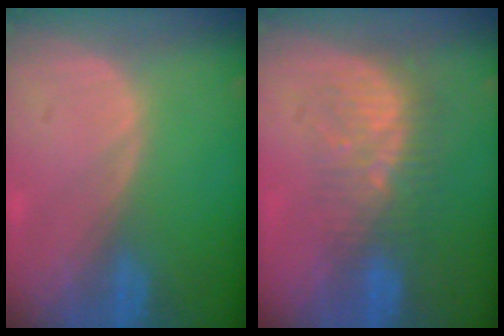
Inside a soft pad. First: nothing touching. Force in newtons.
{"total": 7.5, "press": 6.9, "slide": 3.0}